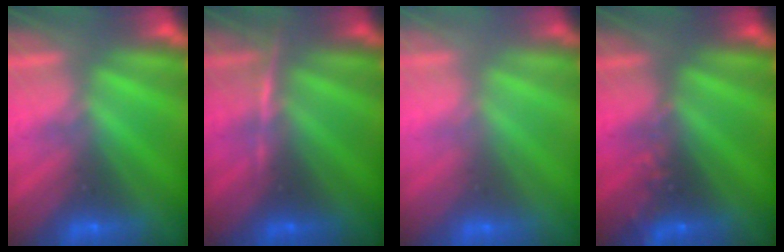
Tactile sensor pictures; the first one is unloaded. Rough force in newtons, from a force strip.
{"total": 2.9}
{"total": 2.5}
{"total": 2.4}